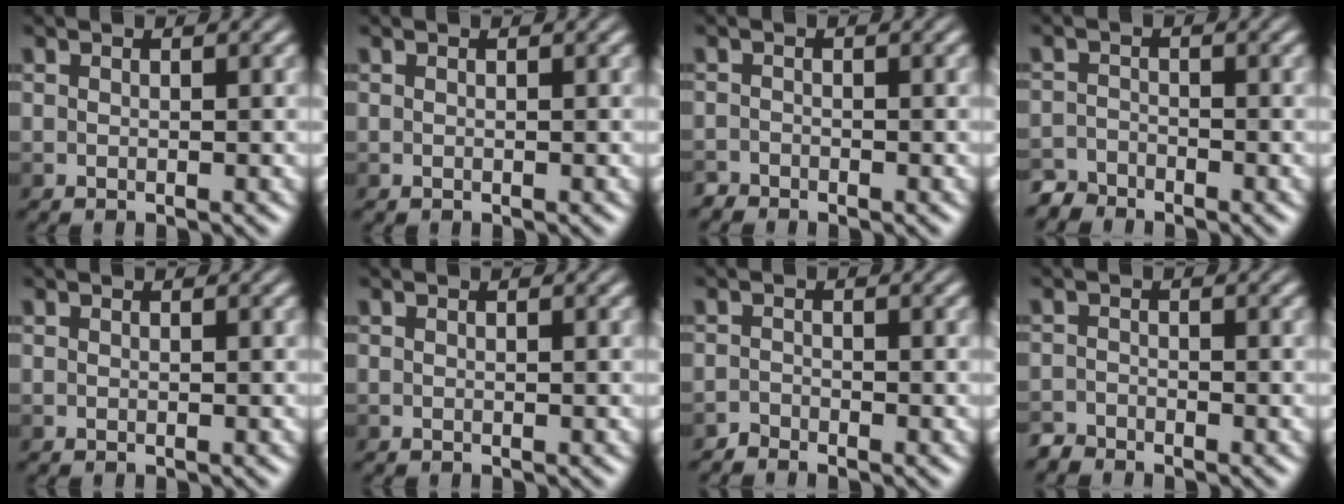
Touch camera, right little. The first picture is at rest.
{"total": 0.0}
{"total": 1.0, "force": [-1.0, 0.2, -0.1], "torque": [0.005, -0.002, -0.022]}
{"total": 2.0, "force": [-1.9, 0.6, -0.1], "torque": [0.001, 0.001, -0.044]}
{"total": 0.0}
{"total": 0.0}
{"total": 1.1, "force": [-1.1, 0.2, 0.0], "torque": [0.003, 0.001, -0.023]}
{"total": 1.5, "force": [-1.5, 0.4, -0.1], "torque": [0.003, -0.001, -0.035]}